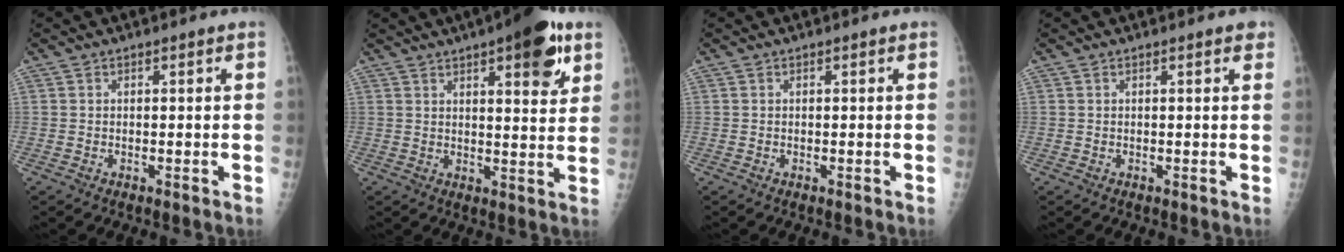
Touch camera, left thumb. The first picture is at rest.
{"total": 12.8, "force": [6.7, 4.2, 10.1], "torque": [-0.107, -0.023, 0.085]}
{"total": 0.0}
{"total": 1.2, "force": [0.7, 0.5, 0.9], "torque": [-0.007, 0.000, 0.004]}